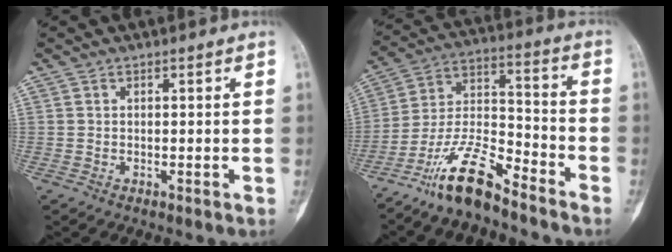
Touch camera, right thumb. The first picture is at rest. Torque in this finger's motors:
{"motor_torque": [1.87, 0.66, 1.17, -1.53, 0.43]}